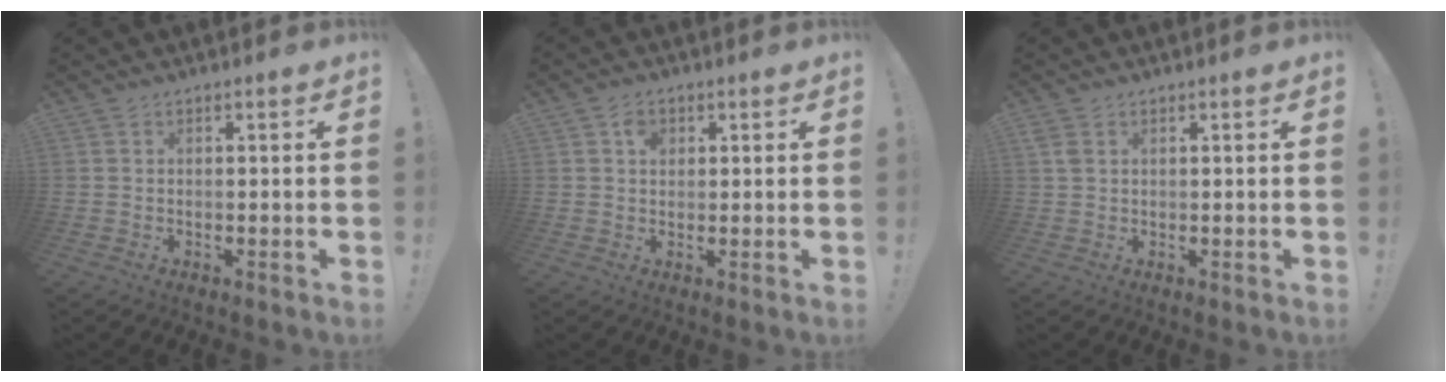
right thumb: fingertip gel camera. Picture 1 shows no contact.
{"total": 3.2, "force": [1.0, 2.6, 1.7], "torque": [-0.012, -0.004, 0.013]}
{"total": 2.0, "force": [0.9, 1.4, 1.2], "torque": [-0.020, 0.000, 0.015]}